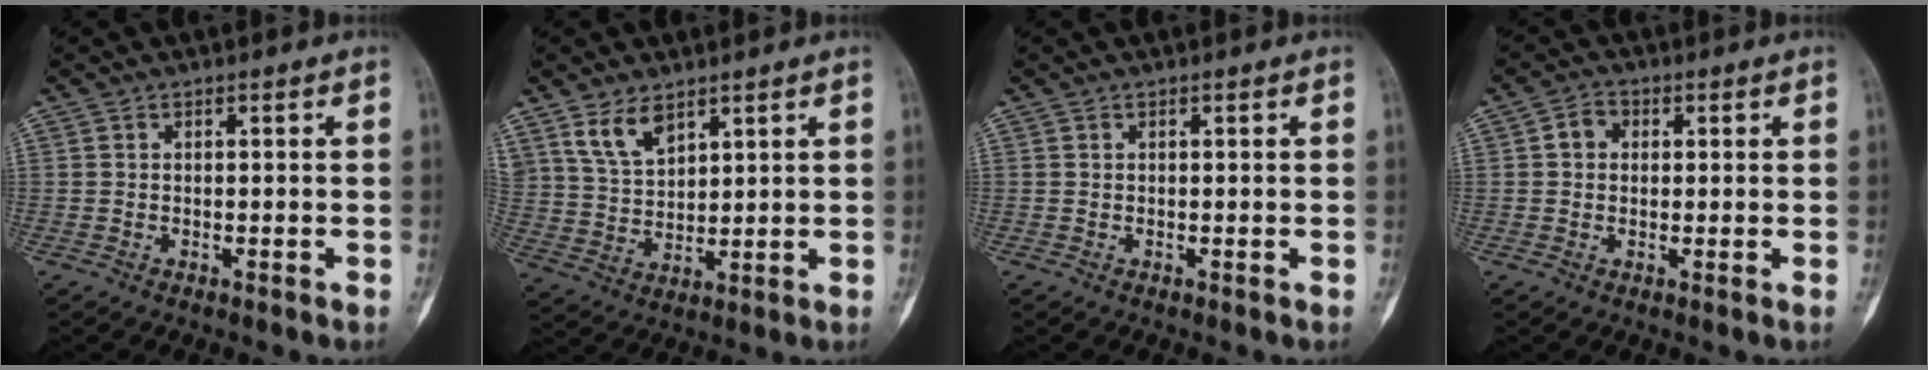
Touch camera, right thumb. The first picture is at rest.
{"total": 7.1, "force": [4.5, 4.0, 3.8], "torque": [-0.055, -0.023, 0.099]}
{"total": 0.0}
{"total": 3.4, "force": [0.5, 3.0, 1.6], "torque": [-0.009, 0.009, 0.001]}